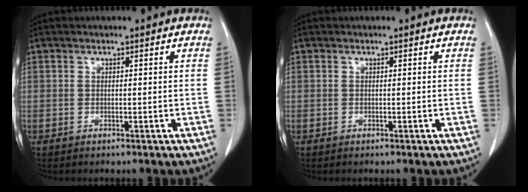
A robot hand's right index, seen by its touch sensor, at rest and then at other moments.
{"total": 0.0}